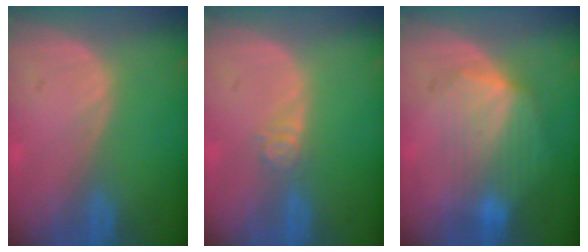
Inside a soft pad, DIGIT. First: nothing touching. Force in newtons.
{"total": 2.7, "press": 2.2, "slide": 1.5}
{"total": 7.3, "press": 7.0, "slide": 1.8}